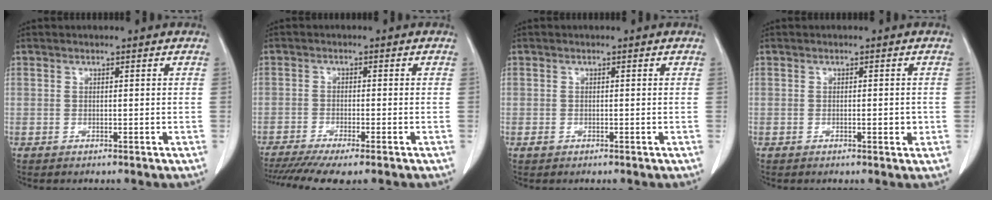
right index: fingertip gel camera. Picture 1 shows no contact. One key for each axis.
{"total": 10.1, "fx": -8.0, "fy": 0.7, "fz": 6.1, "tx": -0.092, "ty": -0.014, "tz": -0.126}
{"total": 0.6, "fx": -0.3, "fy": 0.5, "fz": 0.2, "tx": -0.004, "ty": 0.002, "tz": -0.005}
{"total": 1.6, "fx": -0.4, "fy": 0.6, "fz": 1.4, "tx": -0.020, "ty": 0.000, "tz": -0.004}